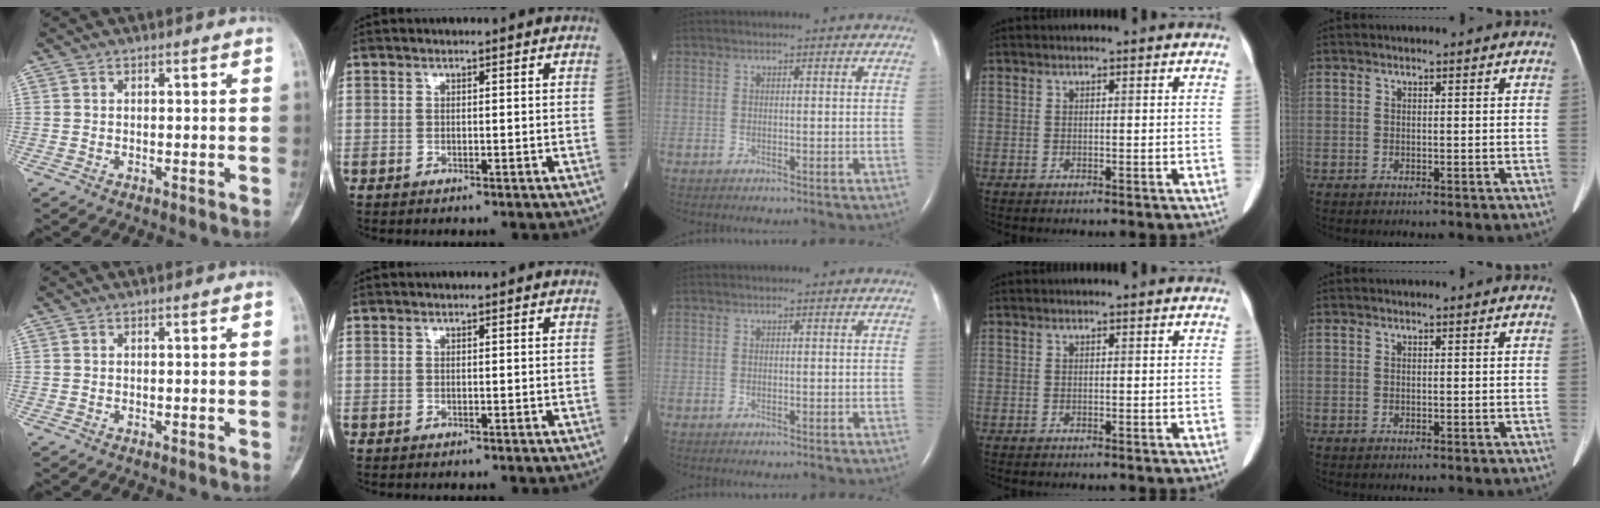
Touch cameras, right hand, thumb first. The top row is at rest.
{}